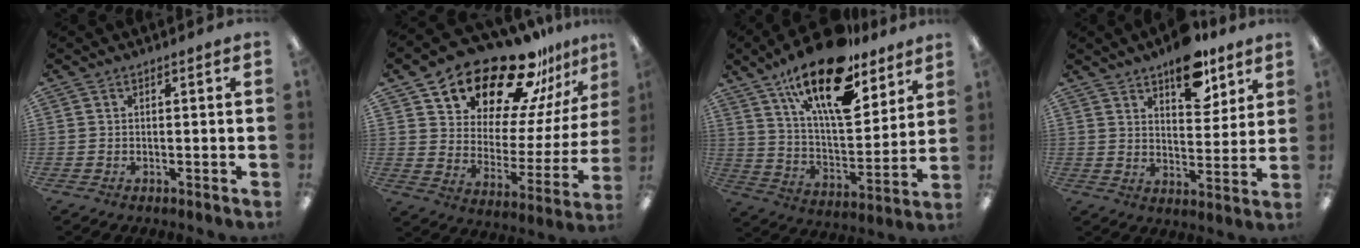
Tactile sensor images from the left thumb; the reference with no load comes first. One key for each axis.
{"total": 21.5, "fx": 18.3, "fy": 8.3, "fz": 7.7, "tx": -0.124, "ty": -0.143, "tz": 0.315}
{"total": 22.8, "fx": 15.2, "fy": 8.8, "fz": 14.6, "tx": -0.245, "ty": -0.088, "tz": 0.260}
{"total": 12.6, "fx": 9.0, "fy": 5.9, "fz": 6.5, "tx": -0.071, "ty": -0.049, "tz": 0.153}